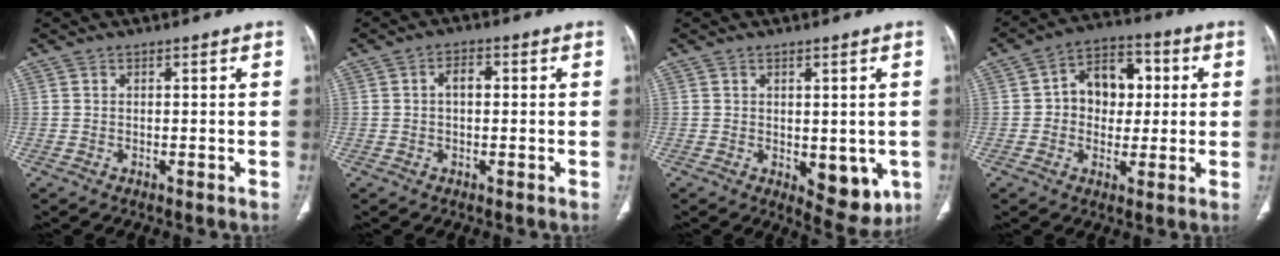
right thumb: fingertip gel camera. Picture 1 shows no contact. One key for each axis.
{"total": 3.1, "fx": 0.2, "fy": 1.8, "fz": 2.5, "tx": -0.039, "ty": 0.011, "tz": 0.001}
{"total": 7.9, "fx": -1.4, "fy": 4.3, "fz": 6.4, "tx": -0.049, "ty": -0.015, "tz": -0.005}
{"total": 11.1, "fx": 1.4, "fy": 8.3, "fz": 7.3, "tx": -0.066, "ty": 0.019, "tz": 0.014}